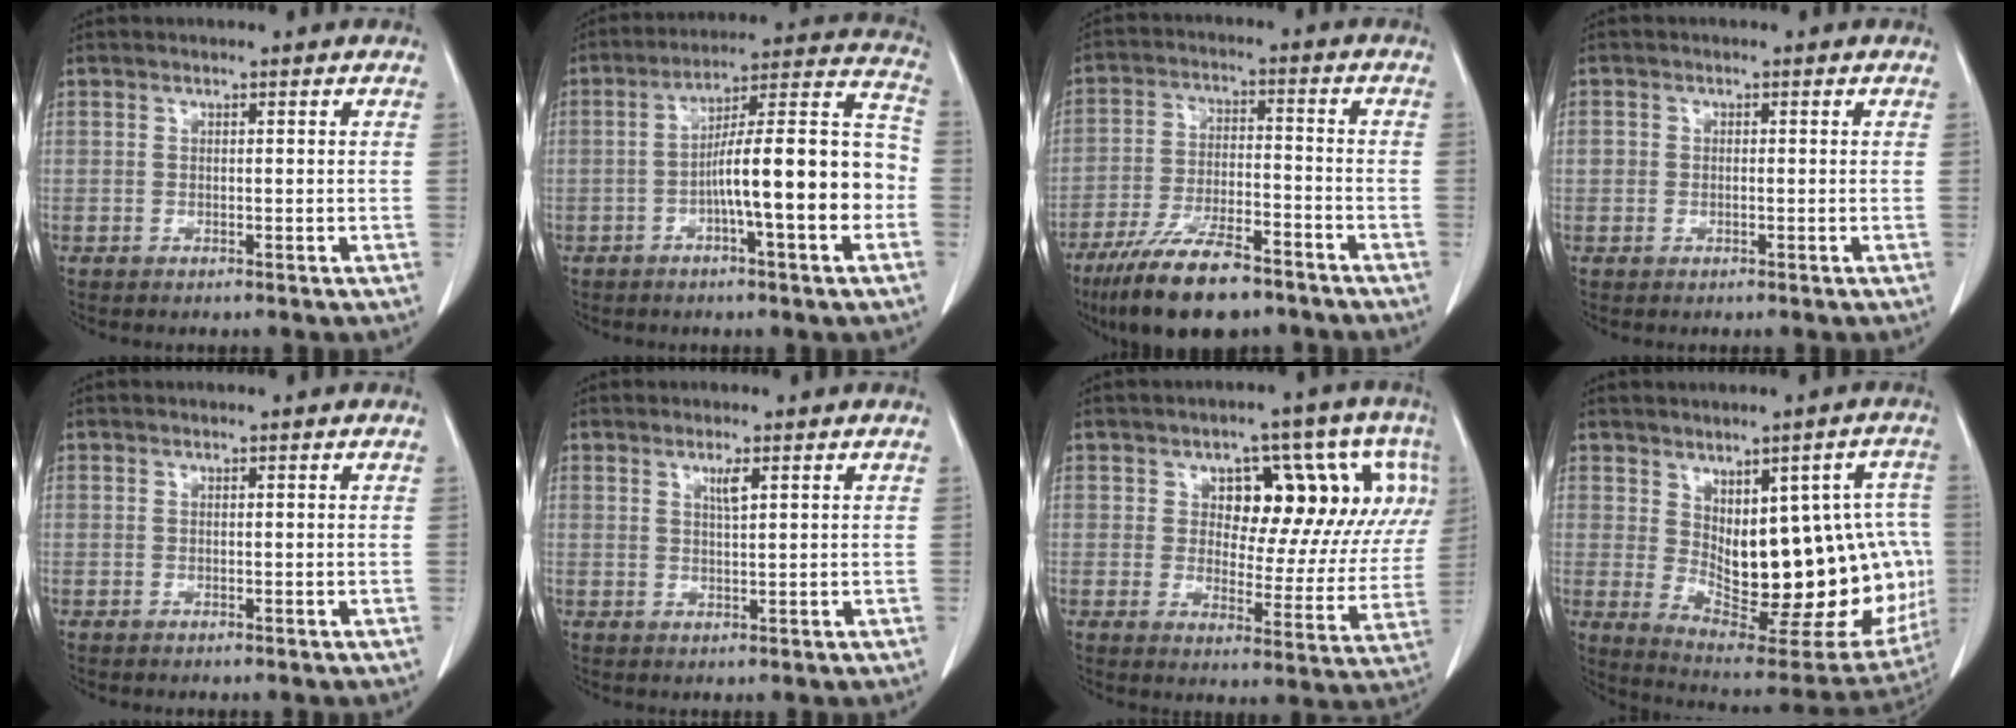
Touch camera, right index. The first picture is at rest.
{"total": 15.8, "force": [-3.7, 1.5, 15.3], "torque": [-0.229, 0.030, -0.059]}
{"total": 13.7, "force": [-10.2, 3.7, 8.4], "torque": [-0.156, -0.022, -0.179]}
{"total": 1.3, "force": [0.0, 1.2, 0.4], "torque": [-0.007, 0.011, 0.002]}
{"total": 0.0}
{"total": 1.9, "force": [1.0, 0.1, 1.6], "torque": [-0.033, -0.003, 0.019]}
{"total": 16.5, "force": [5.1, 8.1, 13.4], "torque": [-0.152, 0.027, 0.067]}
{"total": 23.4, "force": [-0.6, 9.5, 21.4], "torque": [-0.222, 0.009, 0.028]}